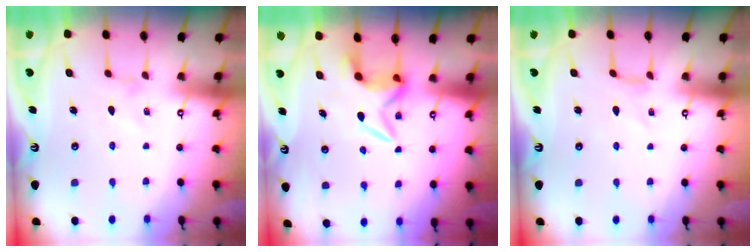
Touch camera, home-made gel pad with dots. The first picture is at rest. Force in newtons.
{"total": 7.0, "press": 7.0, "slide": 1.0}
{"total": 0.0}